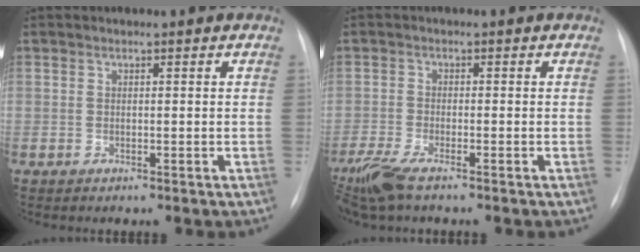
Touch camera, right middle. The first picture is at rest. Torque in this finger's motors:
{"motor_torque": [0.84, -0.73, 0.24, 0.08]}